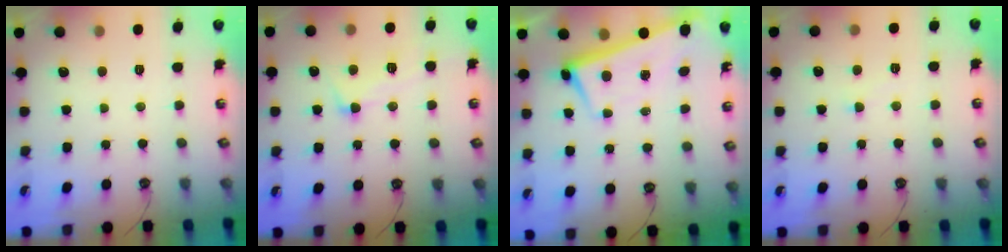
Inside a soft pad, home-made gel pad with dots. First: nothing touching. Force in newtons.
{"total": 4.2, "press": 4.1, "slide": 1.0}
{"total": 2.4, "press": 2.3, "slide": 0.7}
{"total": 3.6, "press": 3.5, "slide": 0.4}